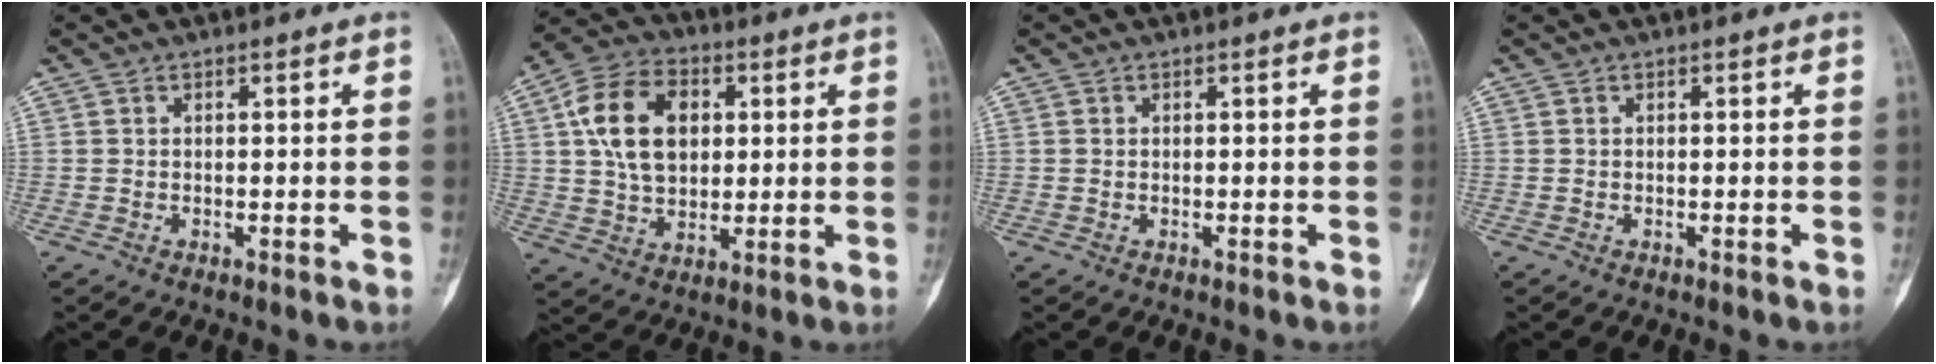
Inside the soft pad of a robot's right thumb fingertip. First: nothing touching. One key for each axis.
{"total": 14.2, "fx": 3.1, "fy": 9.7, "fz": 10.0, "tx": -0.153, "ty": 0.004, "tz": 0.050}
{"total": 0.0}
{"total": 0.0}